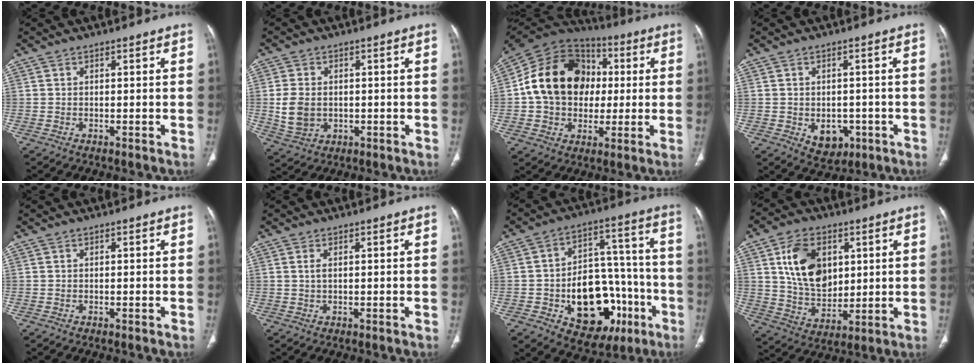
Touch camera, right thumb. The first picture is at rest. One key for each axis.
{"total": 7.2, "fx": -0.1, "fy": 5.5, "fz": 4.6, "tx": -0.084, "ty": -0.002, "tz": 0.008}
{"total": 20.6, "fx": 1.5, "fy": 16.1, "fz": 12.8, "tx": -0.200, "ty": 0.027, "tz": 0.022}
{"total": 6.1, "fx": -1.9, "fy": 4.5, "fz": 3.6, "tx": -0.027, "ty": 0.007, "tz": -0.010}
{"total": 0.0}
{"total": 1.3, "fx": 0.4, "fy": 0.6, "fz": 1.1, "tx": -0.027, "ty": 0.002, "tz": 0.009}
{"total": 22.1, "fx": -7.2, "fy": 14.3, "fz": 15.3, "tx": -0.178, "ty": 0.052, "tz": -0.086}
{"total": 14.3, "fx": 4.2, "fy": 9.8, "fz": 9.5, "tx": -0.133, "ty": -0.021, "tz": 0.085}